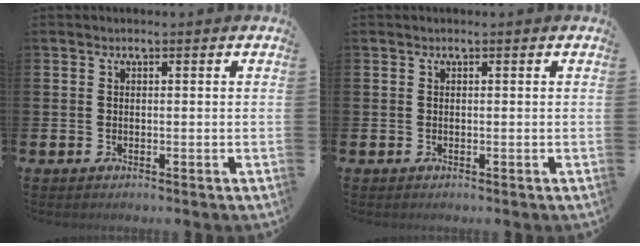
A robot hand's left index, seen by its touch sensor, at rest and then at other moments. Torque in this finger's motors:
{"motor_torque": [0.00, 0.00, 0.00, 0.00]}